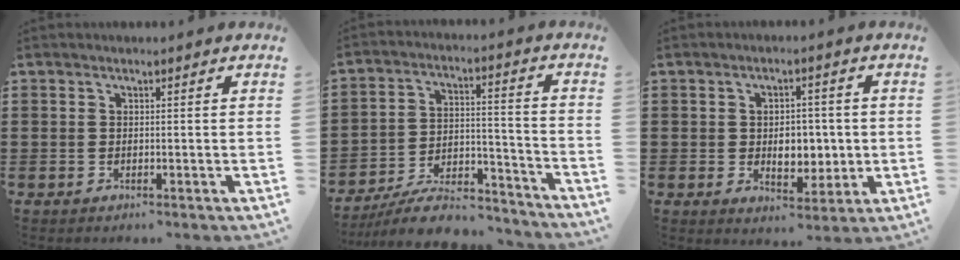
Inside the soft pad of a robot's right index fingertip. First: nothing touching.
{"total": 8.7, "force": [-8.0, 2.0, 2.9], "torque": [-0.051, 0.022, -0.153]}
{"total": 5.4, "force": [-0.1, 3.8, 3.8], "torque": [-0.056, 0.003, -0.009]}